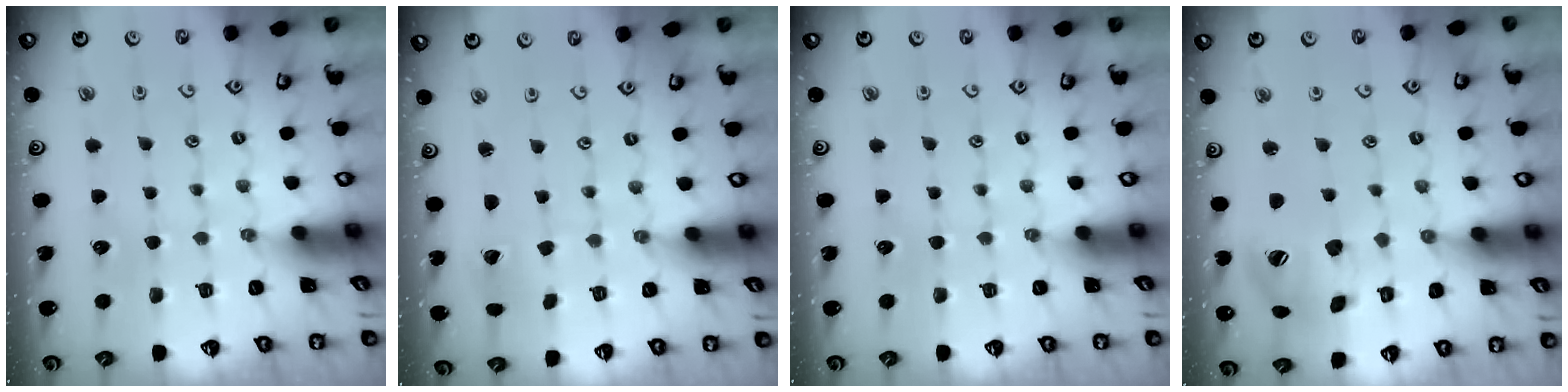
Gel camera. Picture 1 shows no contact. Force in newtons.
{"total": 1.5, "press": 1.5, "slide": 0.1}
{"total": 0.0}
{"total": 13.8, "press": 13.7, "slide": 2.2}